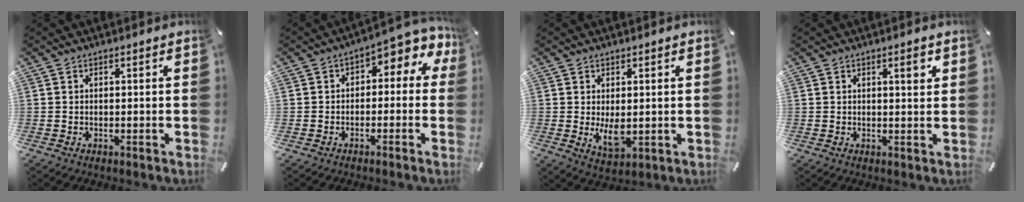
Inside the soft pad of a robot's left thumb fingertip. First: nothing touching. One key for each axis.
{"total": 4.5, "fx": -0.3, "fy": 3.3, "fz": 3.0, "tx": -0.043, "ty": -0.002, "tz": -0.013}
{"total": 6.1, "fx": 0.1, "fy": 3.4, "fz": 5.0, "tx": -0.100, "ty": -0.010, "tz": -0.003}
{"total": 3.0, "fx": 1.5, "fy": 0.8, "fz": 2.5, "tx": -0.029, "ty": -0.006, "tz": 0.018}